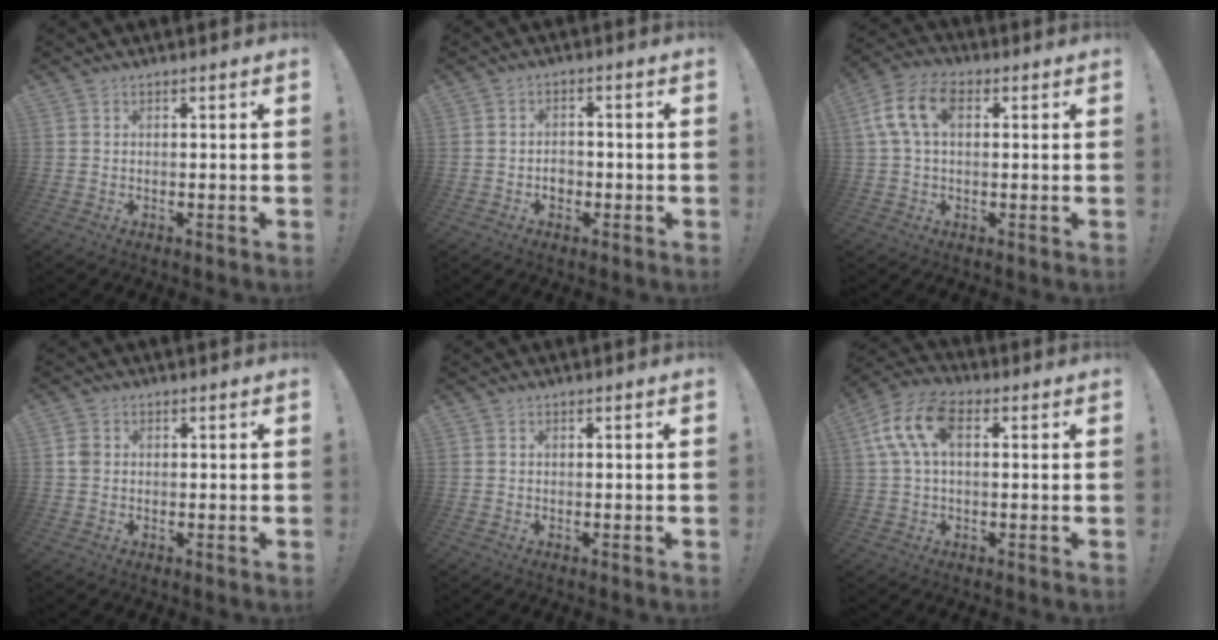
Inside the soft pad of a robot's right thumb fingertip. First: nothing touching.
{"total": 3.5, "force": [-1.3, 2.8, 1.7], "torque": [-0.013, 0.001, -0.026]}
{"total": 11.0, "force": [2.7, 6.6, 8.4], "torque": [-0.176, 0.005, 0.050]}
{"total": 2.1, "force": [0.3, 1.8, 1.0], "torque": [-0.017, 0.005, 0.006]}
{"total": 0.0}
{"total": 12.3, "force": [2.8, 7.1, 9.6], "torque": [-0.201, 0.007, 0.055]}